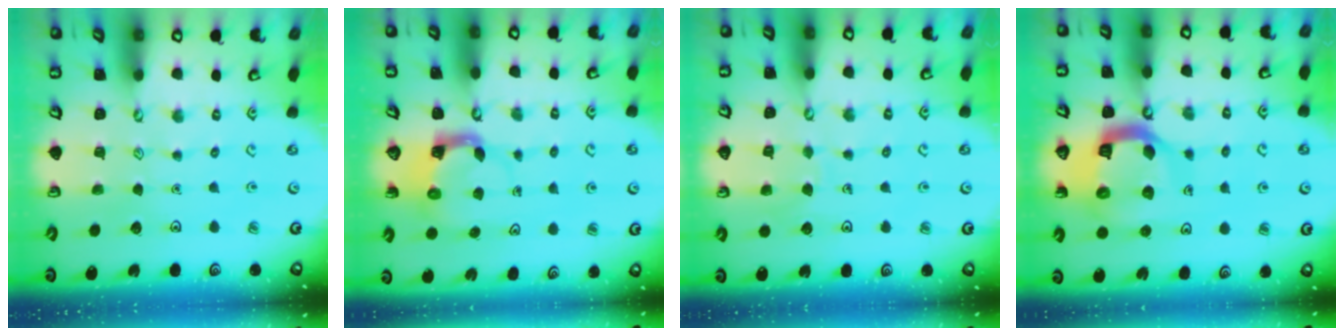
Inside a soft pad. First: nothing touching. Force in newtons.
{"total": 3.8, "press": 3.7, "slide": 0.6}
{"total": 5.6, "press": 5.6, "slide": 0.2}
{"total": 15.5, "press": 15.4, "slide": 1.9}